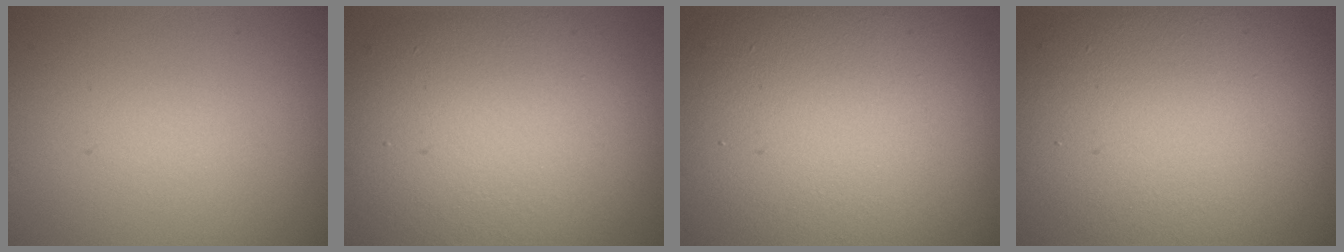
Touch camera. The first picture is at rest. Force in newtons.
{"total": 12.9, "press": 12.9, "slide": 0.4}
{"total": 17.4, "press": 17.4, "slide": 0.9}
{"total": 15.3, "press": 15.2, "slide": 0.8}